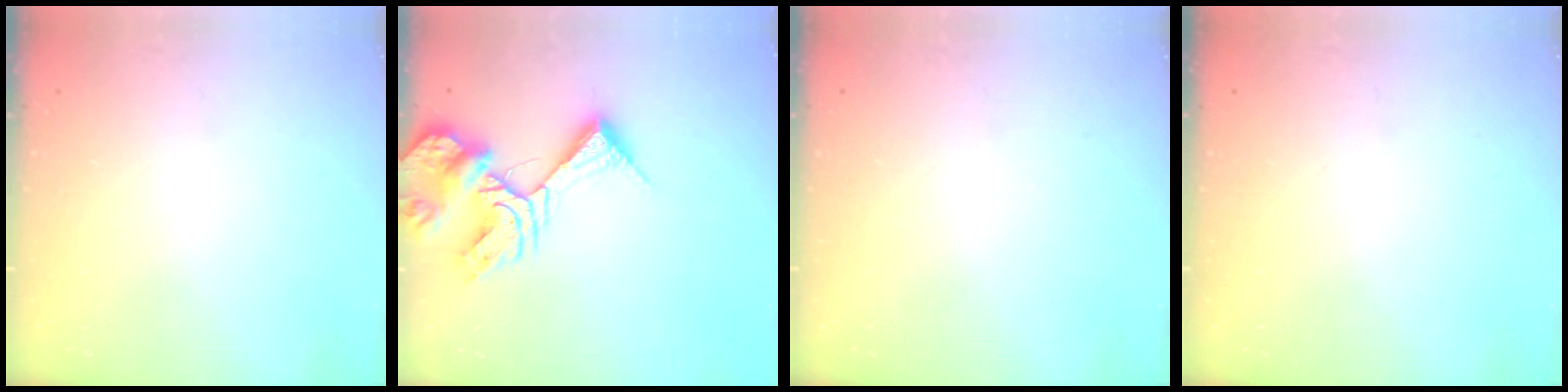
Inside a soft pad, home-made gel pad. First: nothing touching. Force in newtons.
{"total": 12.5, "press": 12.4, "slide": 1.4}
{"total": 0.0}
{"total": 0.0}